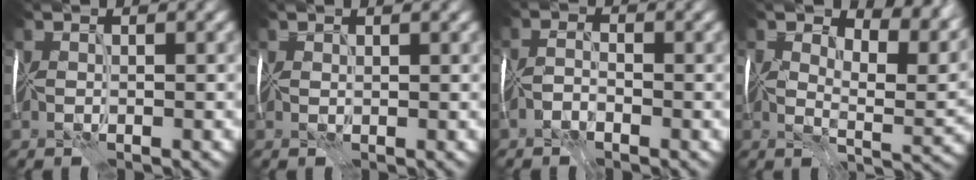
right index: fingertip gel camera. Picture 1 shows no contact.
{"total": 0.9, "force": [0.7, 0.6, 0.2], "torque": [-0.007, 0.005, 0.006]}
{"total": 1.9, "force": [-1.8, -0.4, 0.1], "torque": [0.000, 0.004, -0.038]}
{"total": 6.6, "force": [4.4, 2.8, 4.1], "torque": [-0.052, -0.005, 0.063]}